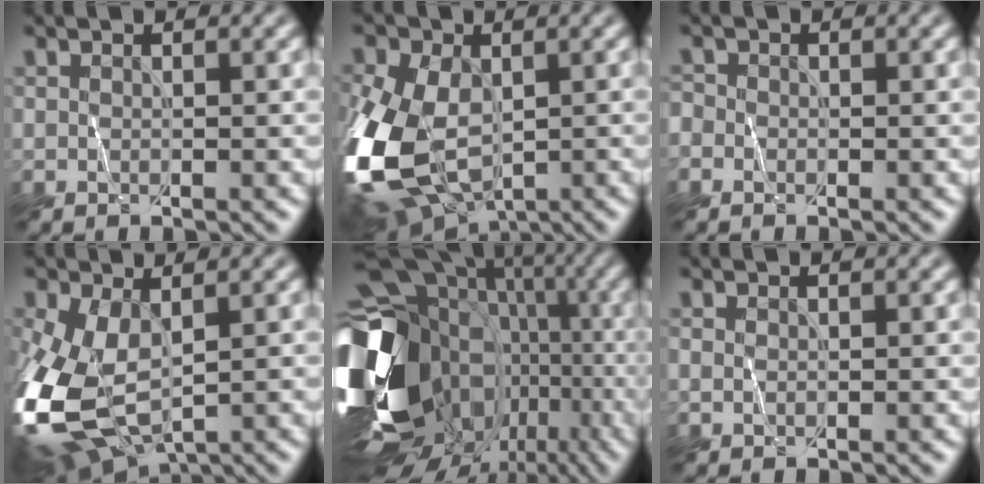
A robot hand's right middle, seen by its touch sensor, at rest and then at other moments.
{"total": 14.4, "force": [-3.0, 9.1, 10.8], "torque": [-0.266, -0.020, -0.054]}
{"total": 0.9, "force": [-0.5, 0.8, 0.2], "torque": [0.000, -0.002, -0.012]}
{"total": 12.2, "force": [-2.2, 6.8, 9.8], "torque": [-0.252, -0.026, -0.033]}
{"total": 21.0, "force": [-4.4, 16.5, 12.3], "torque": [-0.262, -0.025, -0.051]}
{"total": 0.0}